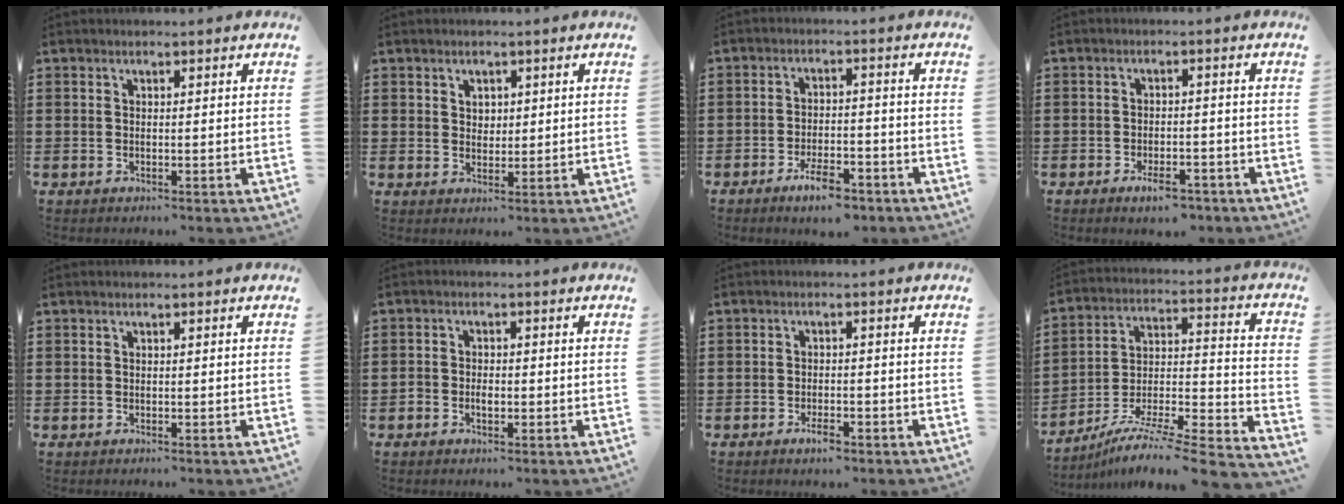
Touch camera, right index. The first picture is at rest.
{"total": 2.1, "force": [1.2, 1.6, 0.6], "torque": [-0.017, 0.007, 0.021]}
{"total": 5.6, "force": [-4.1, 1.6, 3.5], "torque": [-0.061, 0.008, -0.074]}
{"total": 3.8, "force": [-2.8, 1.2, 2.2], "torque": [-0.035, 0.006, -0.050]}
{"total": 0.0}
{"total": 1.8, "force": [-0.7, 1.1, 1.3], "torque": [-0.026, 0.002, -0.014]}
{"total": 2.5, "force": [-1.6, 0.9, 1.7], "torque": [-0.031, 0.003, -0.030]}
{"total": 7.2, "force": [-5.8, 0.1, 4.3], "torque": [-0.079, -0.012, -0.121]}